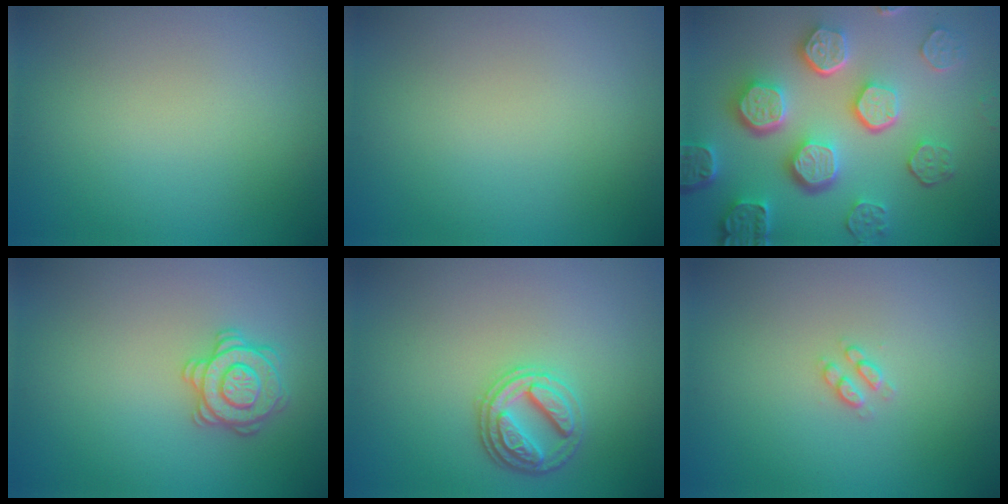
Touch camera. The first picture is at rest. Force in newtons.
{"total": 0.0}
{"total": 8.1, "press": 6.1, "slide": 5.3}
{"total": 2.9, "press": 2.9, "slide": 0.1}
{"total": 2.9, "press": 2.8, "slide": 0.8}
{"total": 1.2, "press": 1.1, "slide": 0.3}